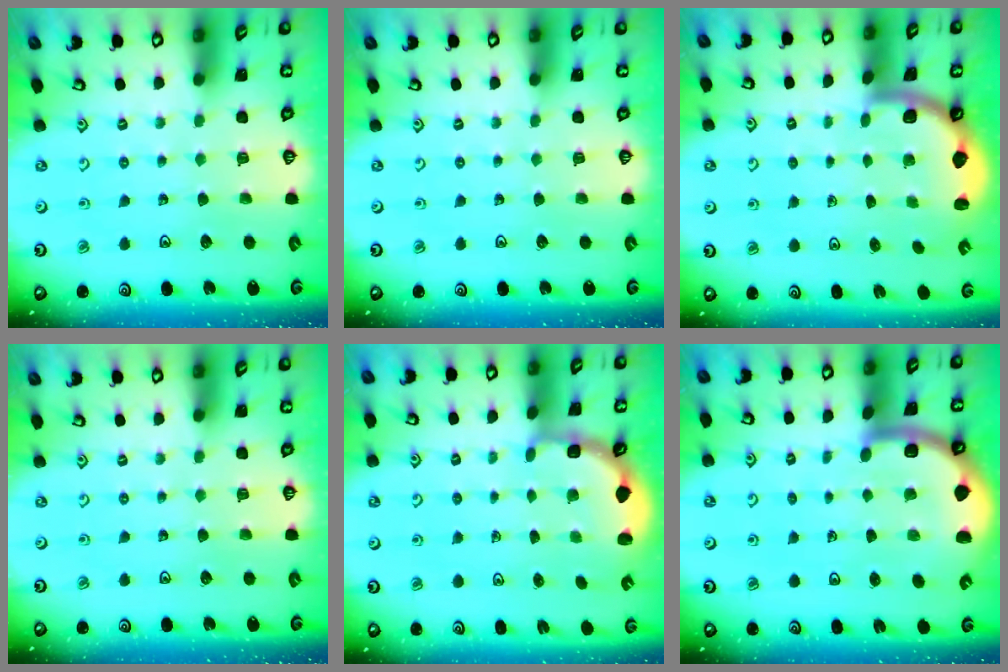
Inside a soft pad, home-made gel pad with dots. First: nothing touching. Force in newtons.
{"total": 0.0}
{"total": 1.8, "press": 1.8, "slide": 0.1}
{"total": 0.0}
{"total": 2.8, "press": 2.5, "slide": 1.4}
{"total": 5.2, "press": 5.1, "slide": 0.7}